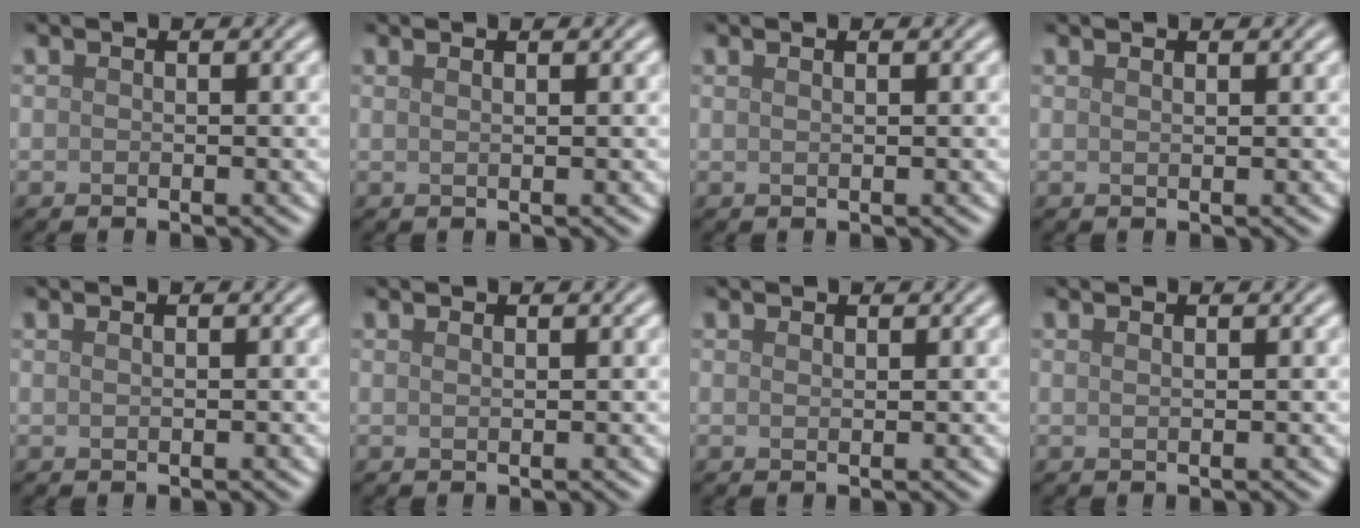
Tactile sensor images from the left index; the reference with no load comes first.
{"total": 1.7, "force": [1.0, 0.8, 1.2], "torque": [-0.001, -0.001, -0.006]}
{"total": 1.1, "force": [0.7, 0.4, 0.7], "torque": [-0.005, 0.000, 0.001]}
{"total": 0.8, "force": [0.5, 0.2, 0.5], "torque": [-0.002, 0.000, 0.004]}
{"total": 1.0, "force": [0.6, 0.4, 0.7], "torque": [-0.005, -0.004, 0.003]}
{"total": 1.1, "force": [0.7, 0.4, 0.7], "torque": [-0.003, 0.000, 0.001]}
{"total": 0.6, "force": [0.5, 0.1, 0.2], "torque": [0.001, 0.001, 0.011]}
{"total": 1.4, "force": [0.8, 0.6, 1.0], "torque": [-0.003, -0.002, -0.003]}